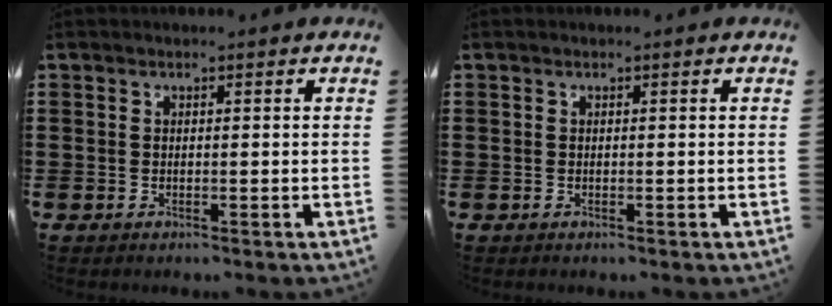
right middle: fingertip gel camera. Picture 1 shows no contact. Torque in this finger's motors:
{"motor_torque": [0.00, 0.00, 0.00, -0.01]}